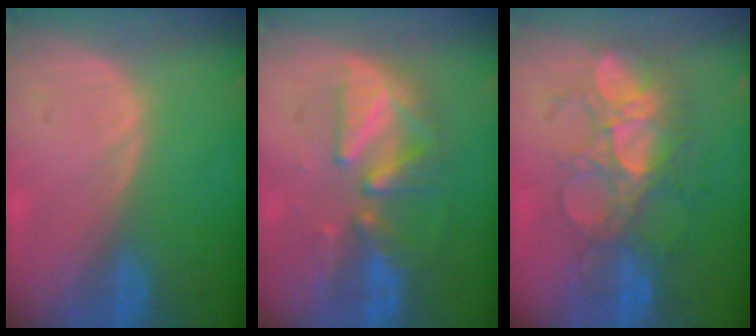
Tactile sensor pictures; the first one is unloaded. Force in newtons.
{"total": 8.4, "press": 8.0, "slide": 2.4}
{"total": 9.0, "press": 8.8, "slide": 1.8}